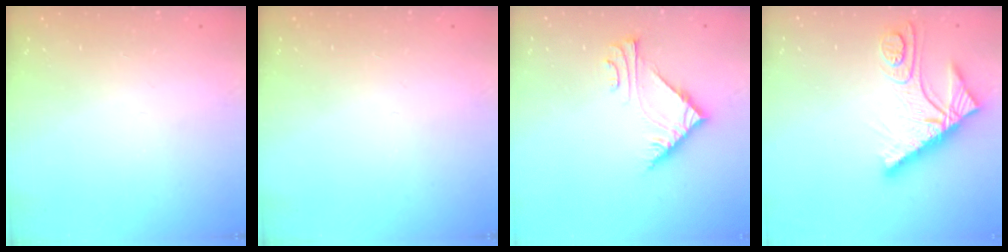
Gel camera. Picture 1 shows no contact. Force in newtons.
{"total": 0.0}
{"total": 7.3, "press": 7.3, "slide": 0.5}
{"total": 11.8, "press": 11.7, "slide": 1.0}